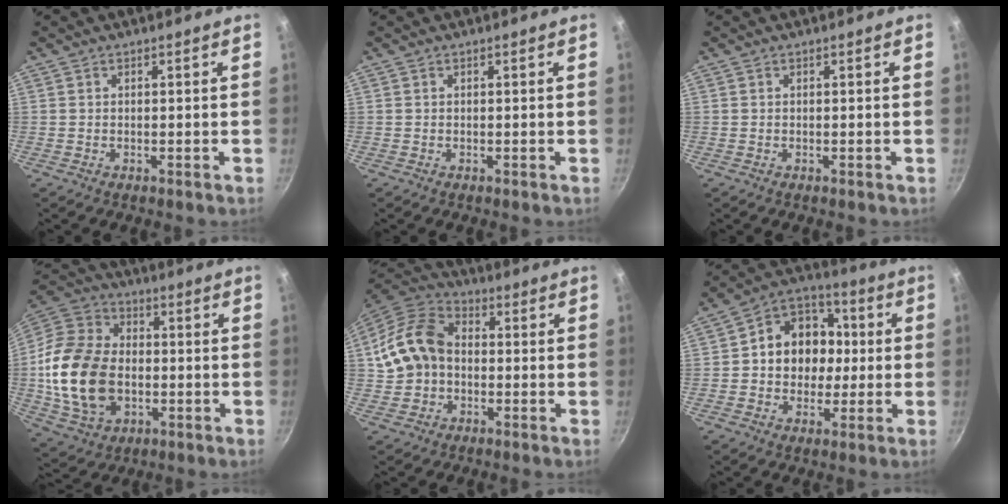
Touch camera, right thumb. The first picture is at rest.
{"total": 0.0}
{"total": 0.0}
{"total": 20.5, "force": [-2.2, 14.6, 14.3], "torque": [-0.260, 0.020, -0.037]}
{"total": 13.0, "force": [-0.2, 10.1, 8.1], "torque": [-0.134, 0.034, -0.016]}
{"total": 14.1, "force": [0.4, 11.8, 7.7], "torque": [-0.074, 0.027, -0.010]}